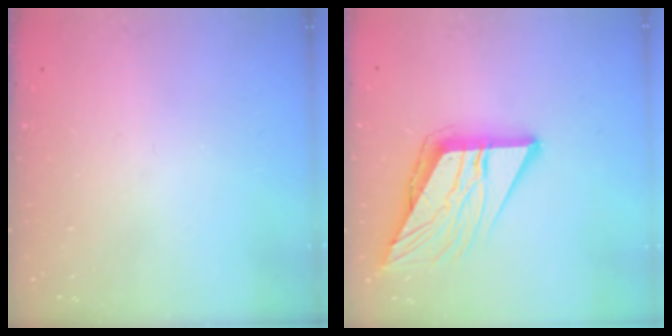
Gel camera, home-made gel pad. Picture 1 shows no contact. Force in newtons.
{"total": 12.8, "press": 12.7, "slide": 1.5}